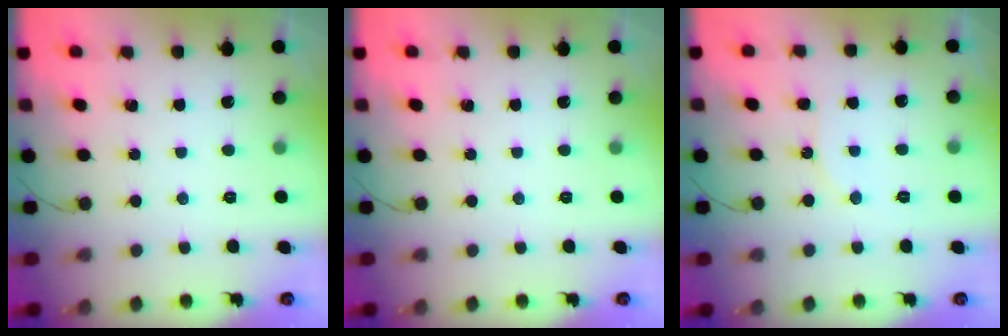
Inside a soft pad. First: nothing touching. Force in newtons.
{"total": 0.0}
{"total": 6.2, "press": 6.2, "slide": 0.7}